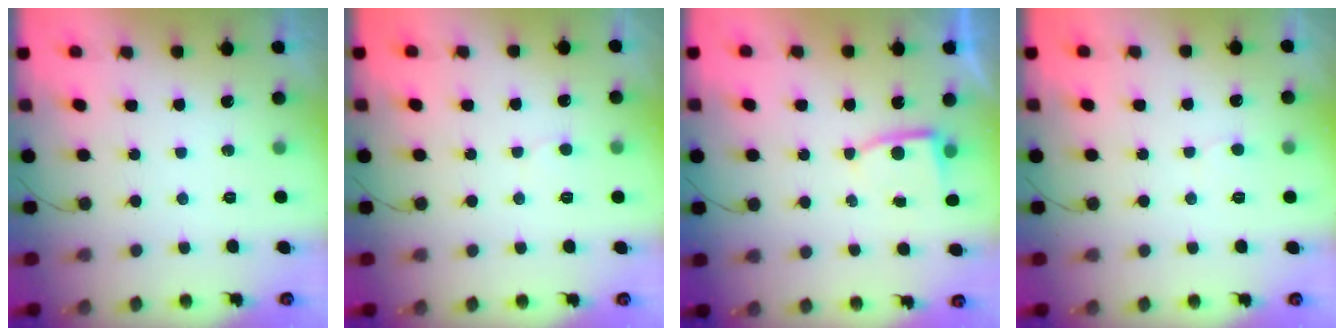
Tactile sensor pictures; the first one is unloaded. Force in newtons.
{"total": 5.1, "press": 5.0, "slide": 0.6}
{"total": 3.1, "press": 3.0, "slide": 0.3}
{"total": 4.7, "press": 4.7, "slide": 0.6}